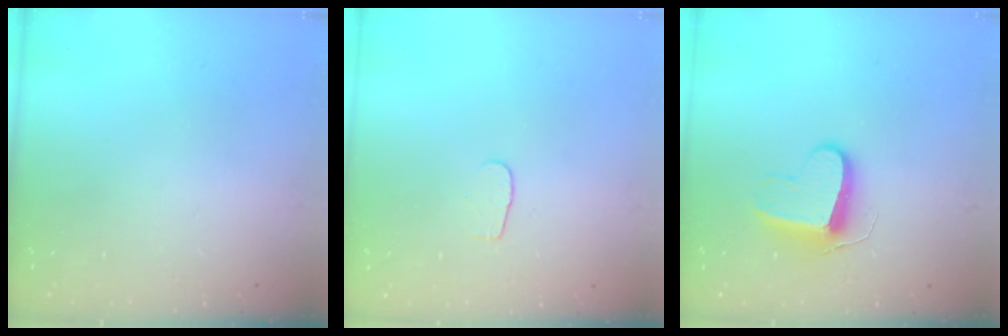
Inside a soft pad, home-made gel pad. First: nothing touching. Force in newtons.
{"total": 3.6, "press": 3.6, "slide": 0.4}
{"total": 9.7, "press": 9.7, "slide": 0.4}